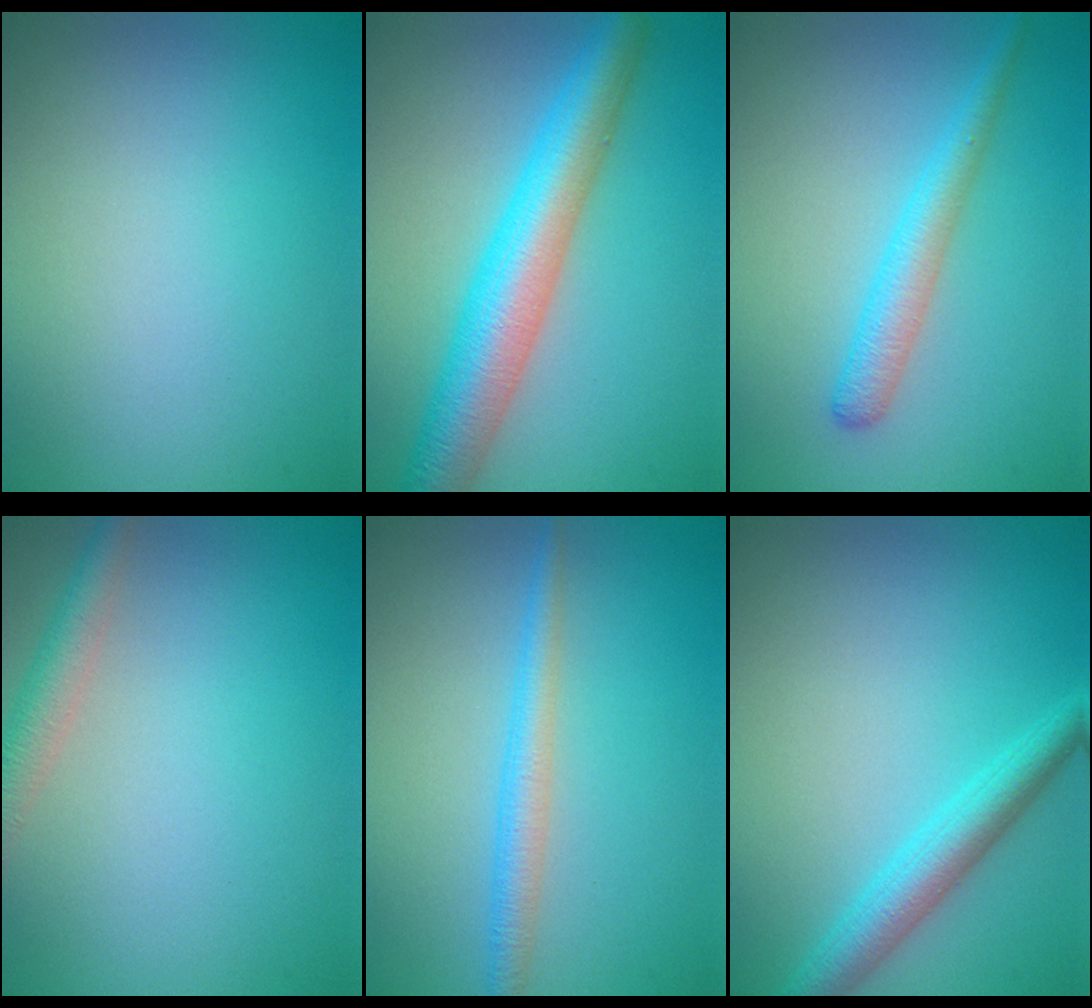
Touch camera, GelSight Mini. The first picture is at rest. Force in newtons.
{"total": 7.5, "press": 7.5, "slide": 0.1}
{"total": 2.8, "press": 2.8, "slide": 0.0}
{"total": 3.0, "press": 2.9, "slide": 0.1}
{"total": 2.6, "press": 2.6, "slide": 0.0}
{"total": 3.6, "press": 3.6, "slide": 0.1}